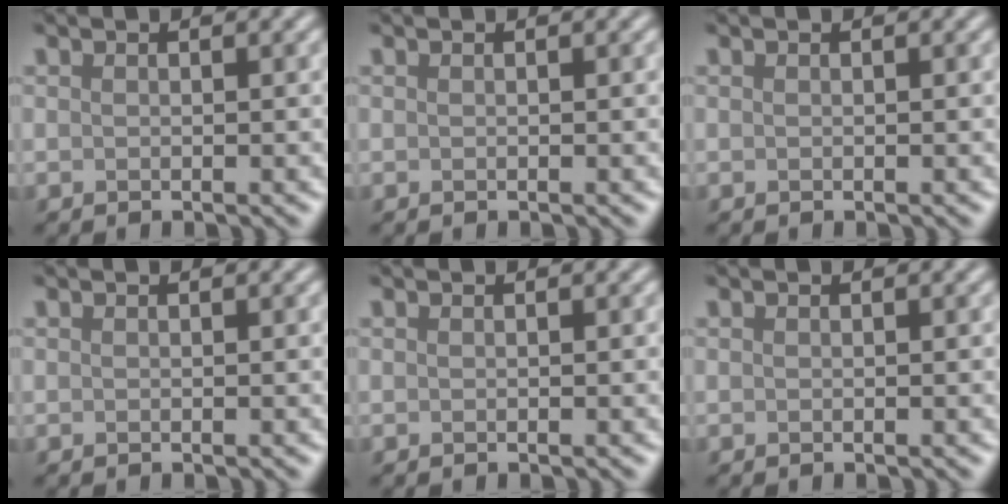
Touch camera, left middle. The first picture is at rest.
{"total": 0.0}
{"total": 0.0}
{"total": 0.0}
{"total": 0.0}
{"total": 0.0}